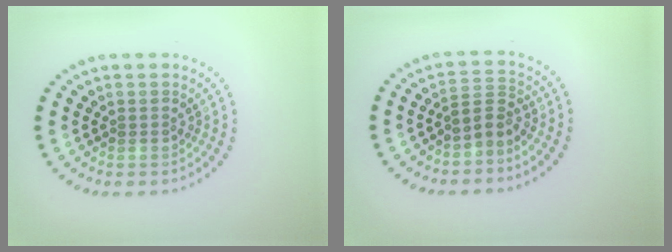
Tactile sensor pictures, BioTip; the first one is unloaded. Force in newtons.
{"total": 2.3, "press": 1.5, "slide": 1.7}